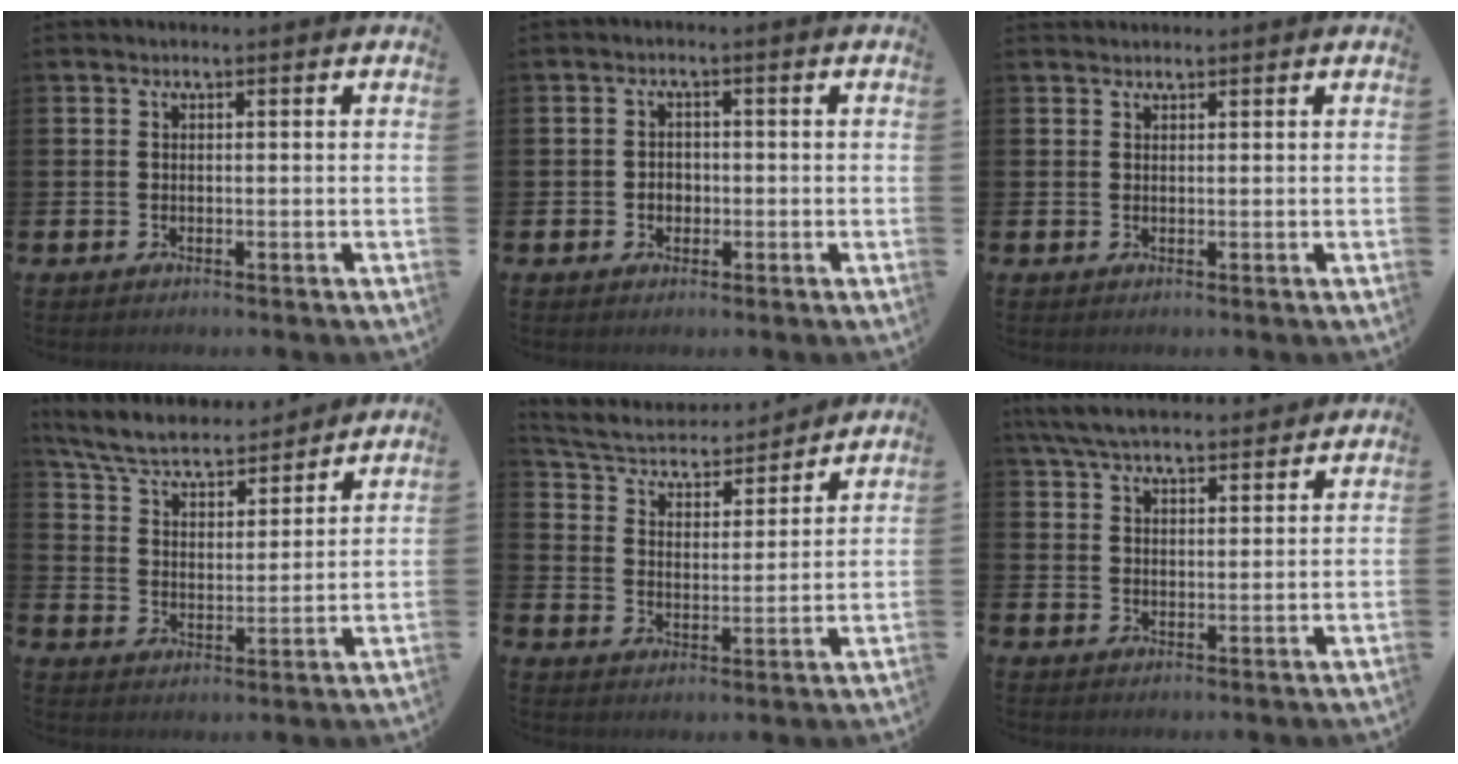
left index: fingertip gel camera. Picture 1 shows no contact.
{"total": 1.9, "force": [-0.4, 1.7, 0.8], "torque": [-0.004, 0.001, -0.014]}
{"total": 1.0, "force": [1.0, 0.3, -0.1], "torque": [0.015, -0.002, 0.015]}
{"total": 6.7, "force": [6.1, 1.7, 2.2], "torque": [-0.072, -0.044, 0.103]}
{"total": 5.7, "force": [5.4, 1.5, 1.1], "torque": [-0.052, -0.047, 0.088]}
{"total": 6.3, "force": [5.9, 1.1, 1.8], "torque": [-0.054, -0.022, 0.108]}